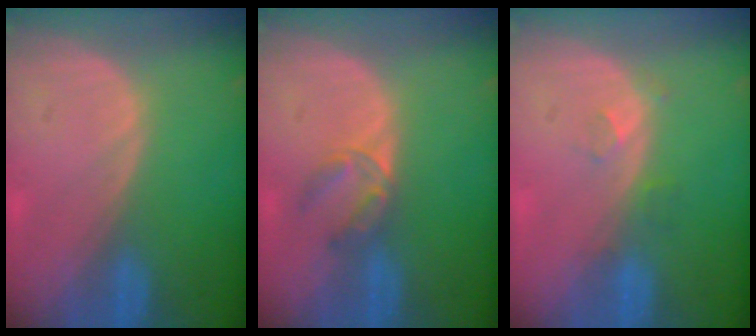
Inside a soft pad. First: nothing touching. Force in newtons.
{"total": 3.5, "press": 3.3, "slide": 1.0}
{"total": 2.3, "press": 2.0, "slide": 1.1}